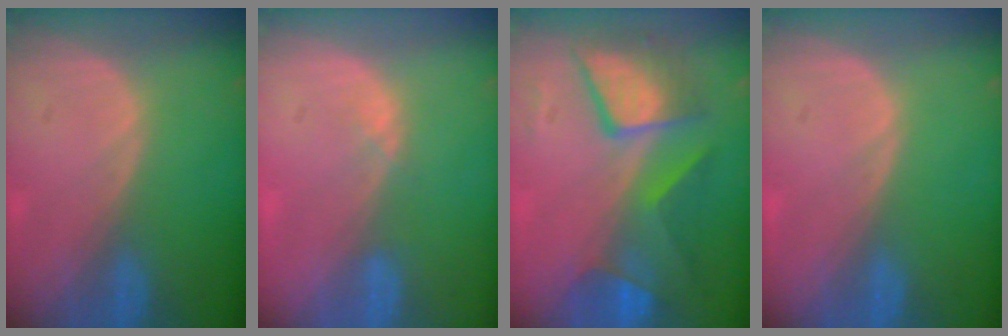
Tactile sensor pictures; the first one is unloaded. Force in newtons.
{"total": 1.3, "press": 1.1, "slide": 0.8}
{"total": 9.2, "press": 9.2, "slide": 0.6}
{"total": 0.0}